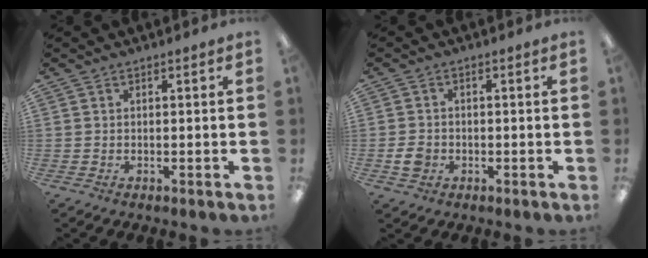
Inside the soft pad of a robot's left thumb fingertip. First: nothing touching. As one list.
[{"total": 3.6, "force": [-1.0, 3.0, 1.6], "torque": [-0.024, 0.001, -0.021]}]